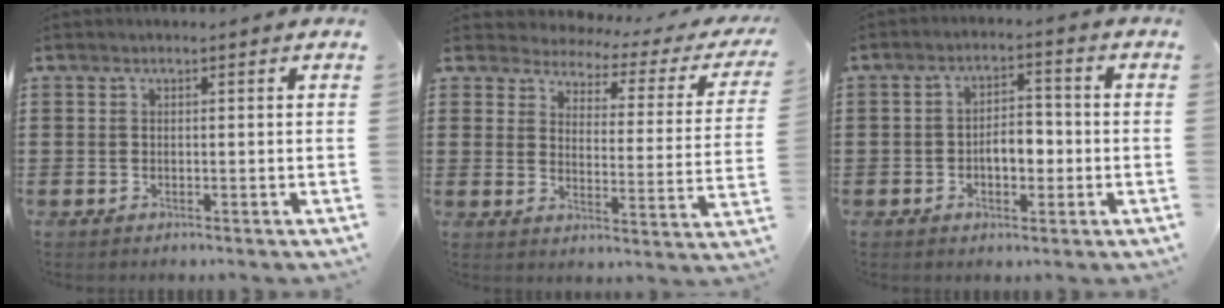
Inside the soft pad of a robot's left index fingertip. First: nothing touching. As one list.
[{"total": 2.6, "force": [2.5, 0.6, 0.3], "torque": [-0.029, -0.023, 0.034]}, {"total": 4.7, "force": [-1.0, 2.5, 3.9], "torque": [-0.063, 0.006, -0.023]}]